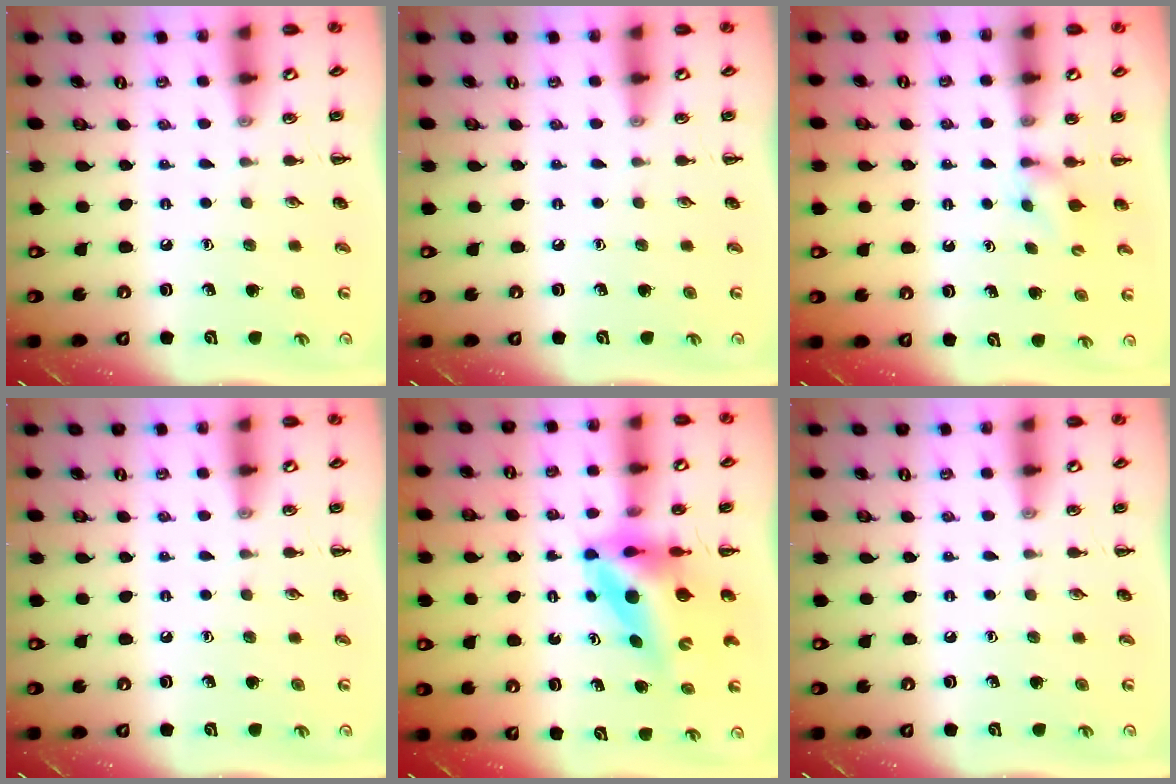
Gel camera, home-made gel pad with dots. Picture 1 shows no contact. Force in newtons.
{"total": 0.0}
{"total": 2.5, "press": 2.3, "slide": 1.0}
{"total": 0.0}
{"total": 8.7, "press": 8.3, "slide": 2.6}
{"total": 0.0}